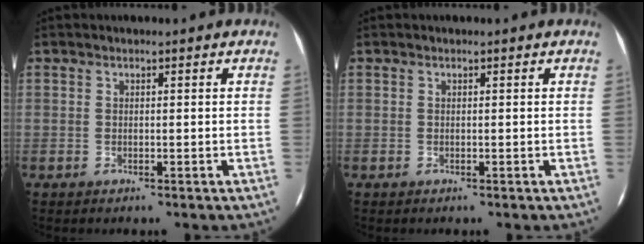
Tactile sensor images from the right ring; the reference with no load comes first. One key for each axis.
{"total": 0.0}